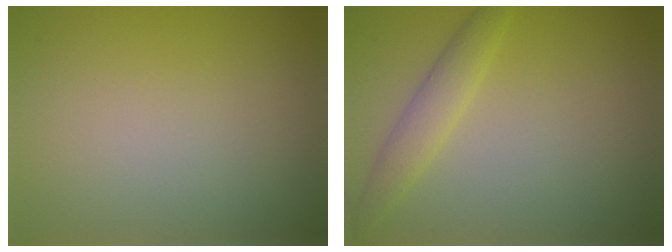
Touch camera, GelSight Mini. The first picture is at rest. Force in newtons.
{"total": 2.3, "press": 2.3, "slide": 0.1}